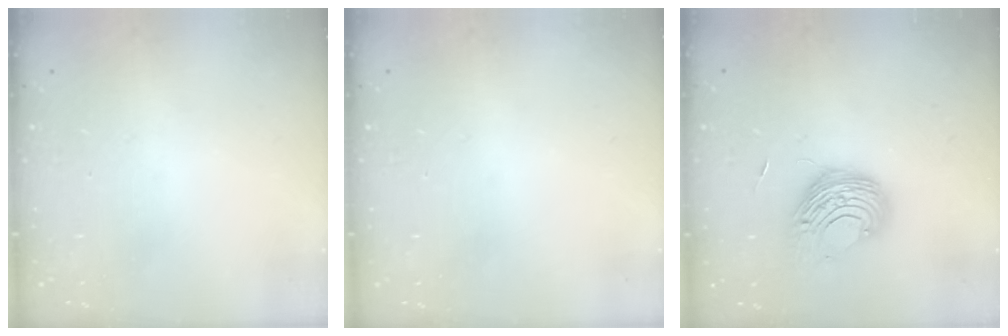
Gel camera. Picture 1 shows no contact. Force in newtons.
{"total": 0.0}
{"total": 10.0, "press": 10.0, "slide": 0.5}